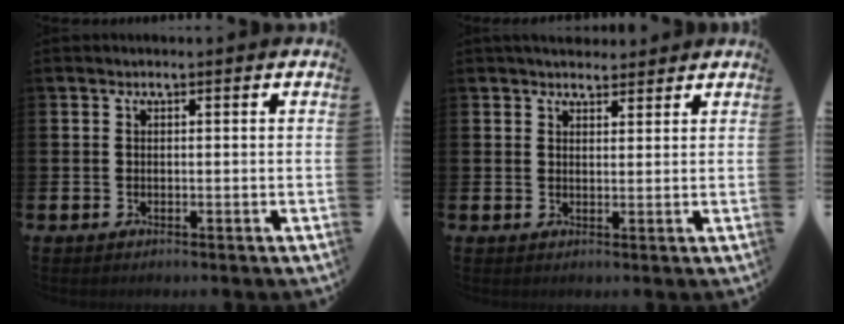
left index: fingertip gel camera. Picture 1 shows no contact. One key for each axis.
{"total": 3.2, "fx": 3.0, "fy": 1.0, "fz": 0.2, "tx": 0.000, "ty": -0.013, "tz": 0.053}